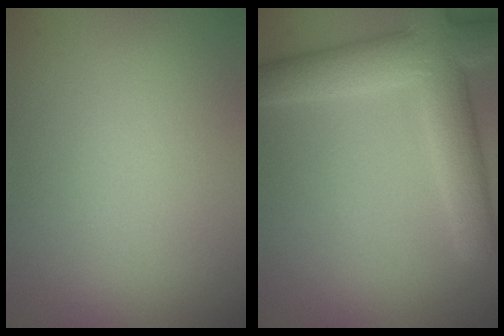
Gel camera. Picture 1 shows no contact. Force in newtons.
{"total": 6.6, "press": 6.6, "slide": 0.4}